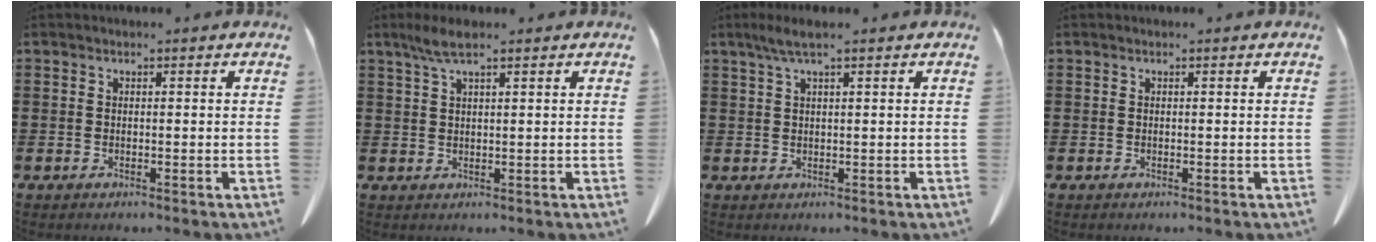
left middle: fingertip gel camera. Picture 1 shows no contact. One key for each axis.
{"total": 3.5, "fx": 2.1, "fy": 0.6, "fz": 2.7, "tx": -0.057, "ty": 0.003, "tz": 0.038}
{"total": 2.6, "fx": 1.3, "fy": 0.2, "fz": 2.2, "tx": -0.043, "ty": 0.002, "tz": 0.023}
{"total": 0.0}